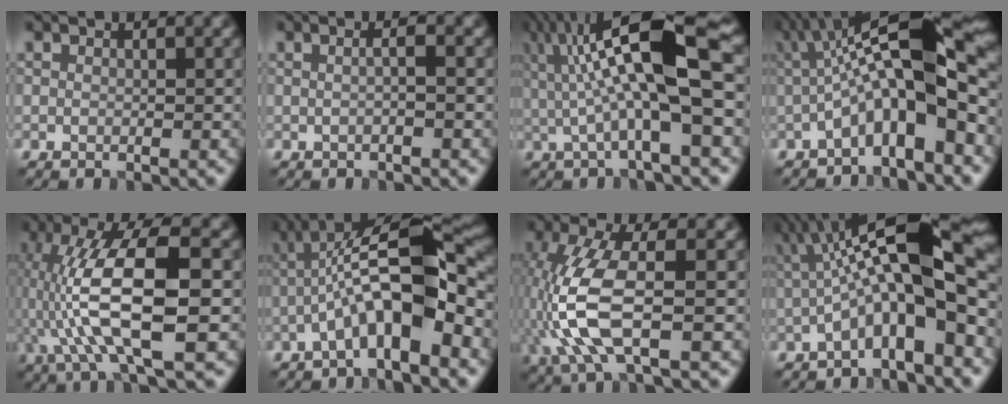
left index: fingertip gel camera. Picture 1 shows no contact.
{"total": 1.5, "force": [0.0, 0.4, 1.4], "torque": [-0.018, 0.005, -0.005]}
{"total": 11.7, "force": [2.0, 3.0, 11.2], "torque": [-0.196, 0.016, 0.031]}
{"total": 11.9, "force": [-0.4, 3.3, 11.4], "torque": [-0.180, 0.028, -0.018]}
{"total": 10.6, "force": [-1.5, 3.0, 10.1], "torque": [-0.207, 0.020, -0.026]}
{"total": 10.0, "force": [-2.4, 2.9, 9.3], "torque": [-0.164, 0.027, -0.047]}
{"total": 7.5, "force": [-1.8, 2.6, 6.8], "torque": [-0.171, 0.003, -0.035]}
{"total": 12.1, "force": [1.0, 3.3, 11.6], "torque": [-0.177, 0.026, 0.010]}